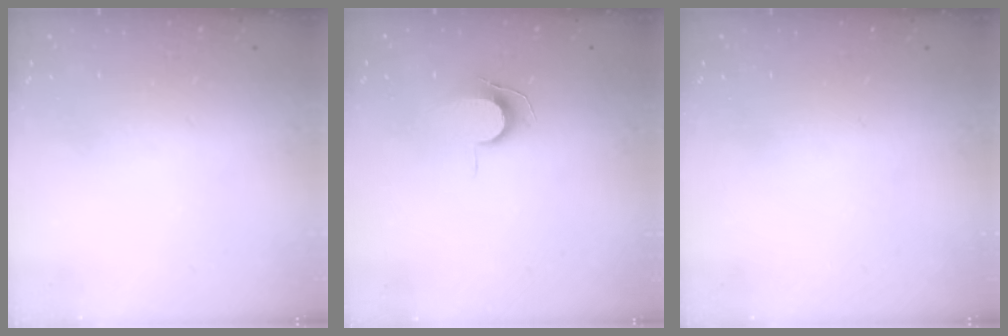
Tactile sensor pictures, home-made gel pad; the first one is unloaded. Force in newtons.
{"total": 6.9, "press": 6.8, "slide": 0.7}
{"total": 0.0}